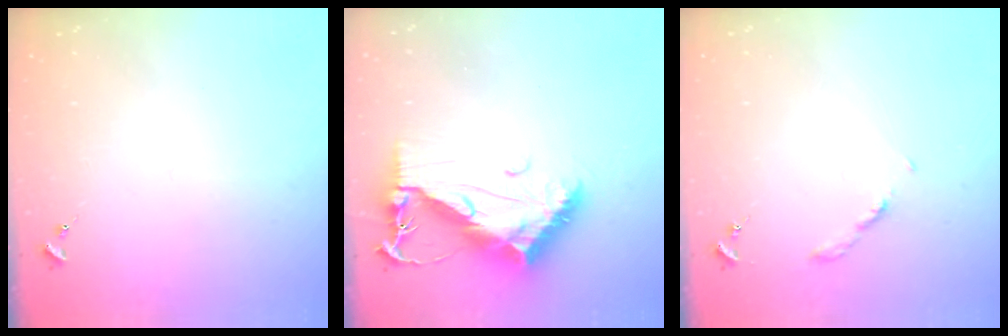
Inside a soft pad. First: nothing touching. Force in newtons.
{"total": 13.2, "press": 13.2, "slide": 1.2}
{"total": 2.7, "press": 2.6, "slide": 0.3}